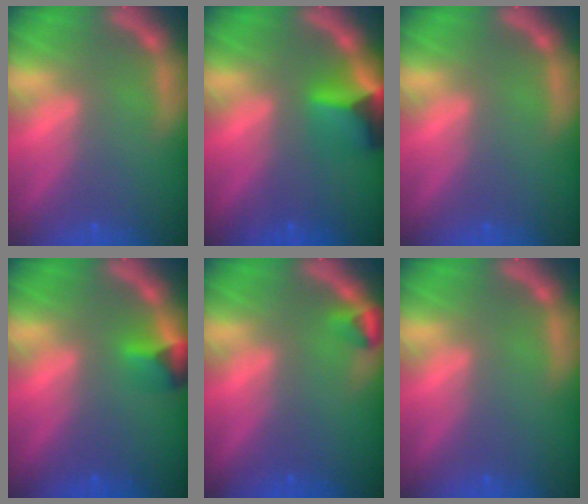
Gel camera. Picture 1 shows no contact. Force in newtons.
{"total": 4.9}
{"total": 0.0}
{"total": 2.4}
{"total": 1.5}
{"total": 0.0}